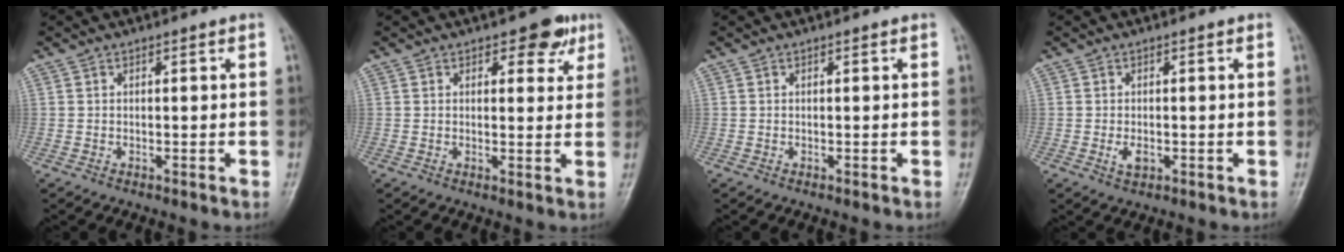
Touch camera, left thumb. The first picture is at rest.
{"total": 5.0, "force": [2.9, 2.8, 3.1], "torque": [-0.010, -0.010, 0.032]}
{"total": 0.0}
{"total": 2.2, "force": [-0.5, 1.3, 1.7], "torque": [-0.029, -0.002, -0.008]}